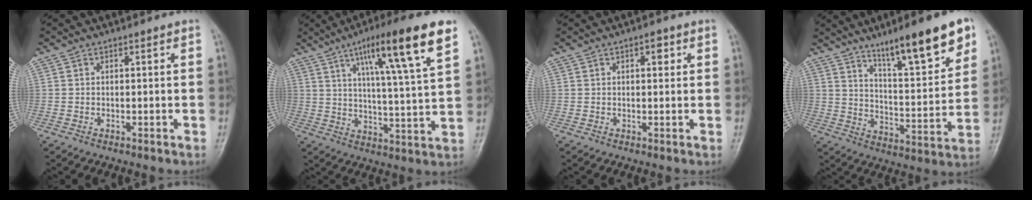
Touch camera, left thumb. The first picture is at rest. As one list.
[{"total": 17.1, "force": [9.0, 1.9, 14.4], "torque": [-0.220, -0.028, 0.139]}, {"total": 2.2, "force": [0.9, 1.1, 1.7], "torque": [-0.018, 0.001, 0.010]}, {"total": 17.5, "force": [11.1, 3.6, 13.1], "torque": [-0.172, -0.055, 0.180]}]